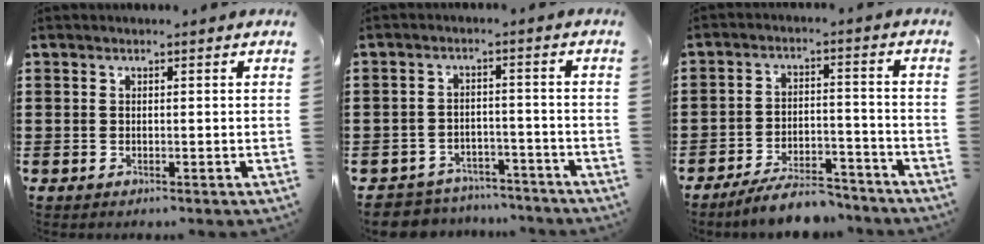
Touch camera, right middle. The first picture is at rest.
{"total": 4.6, "force": [-4.5, 0.6, -0.2], "torque": [-0.008, 0.005, -0.096]}
{"total": 7.0, "force": [-6.4, 1.0, 2.6], "torque": [-0.039, 0.007, -0.118]}